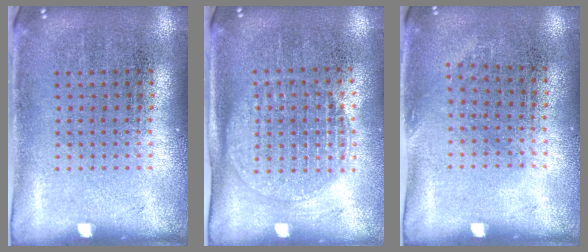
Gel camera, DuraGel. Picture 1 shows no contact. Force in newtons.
{"total": 1.5, "press": 1.3, "slide": 0.8}
{"total": 0.7, "press": 0.6, "slide": 0.5}